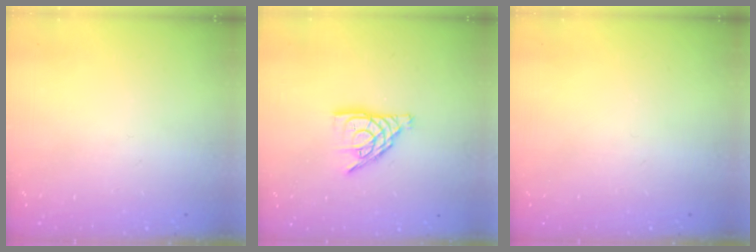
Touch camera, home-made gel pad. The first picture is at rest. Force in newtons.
{"total": 10.4, "press": 10.4, "slide": 1.2}
{"total": 0.0}